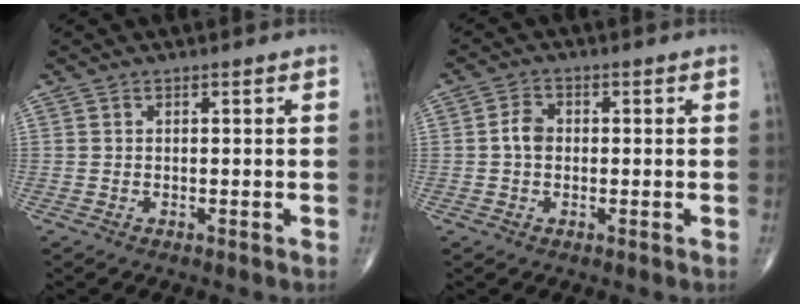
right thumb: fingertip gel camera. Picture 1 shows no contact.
{"total": 3.3, "force": [-0.1, 2.5, 2.2], "torque": [-0.036, 0.010, -0.009]}